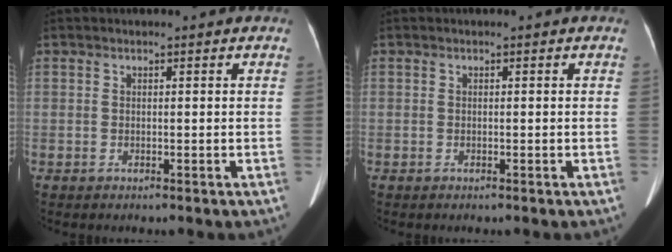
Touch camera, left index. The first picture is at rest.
{"total": 0.0}